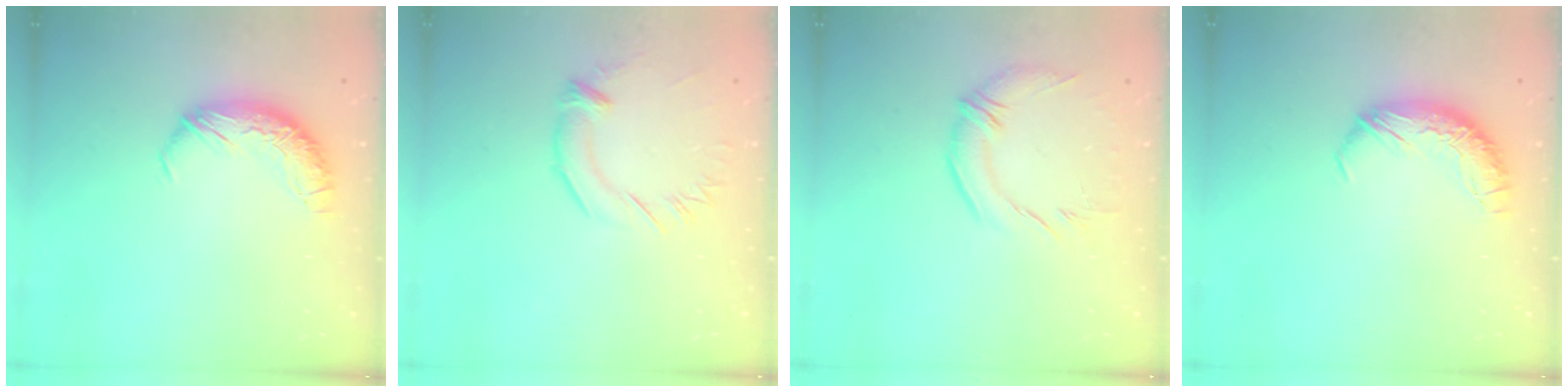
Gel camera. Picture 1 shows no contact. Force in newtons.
{"total": 2.3, "press": 2.3, "slide": 0.6}
{"total": 2.7, "press": 1.0, "slide": 2.5}
{"total": 0.0}